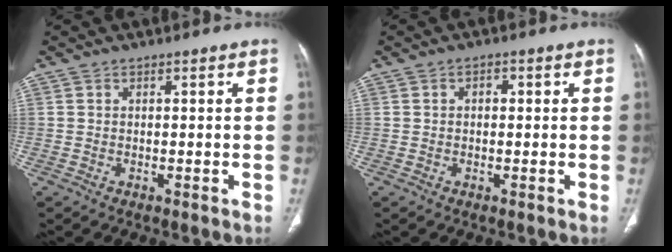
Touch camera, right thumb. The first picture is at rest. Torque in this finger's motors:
{"motor_torque": [-0.57, 0.32, -0.17, 0.01, 0.04]}